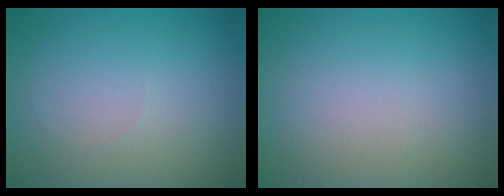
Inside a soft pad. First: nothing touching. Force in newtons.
{"total": 0.0}